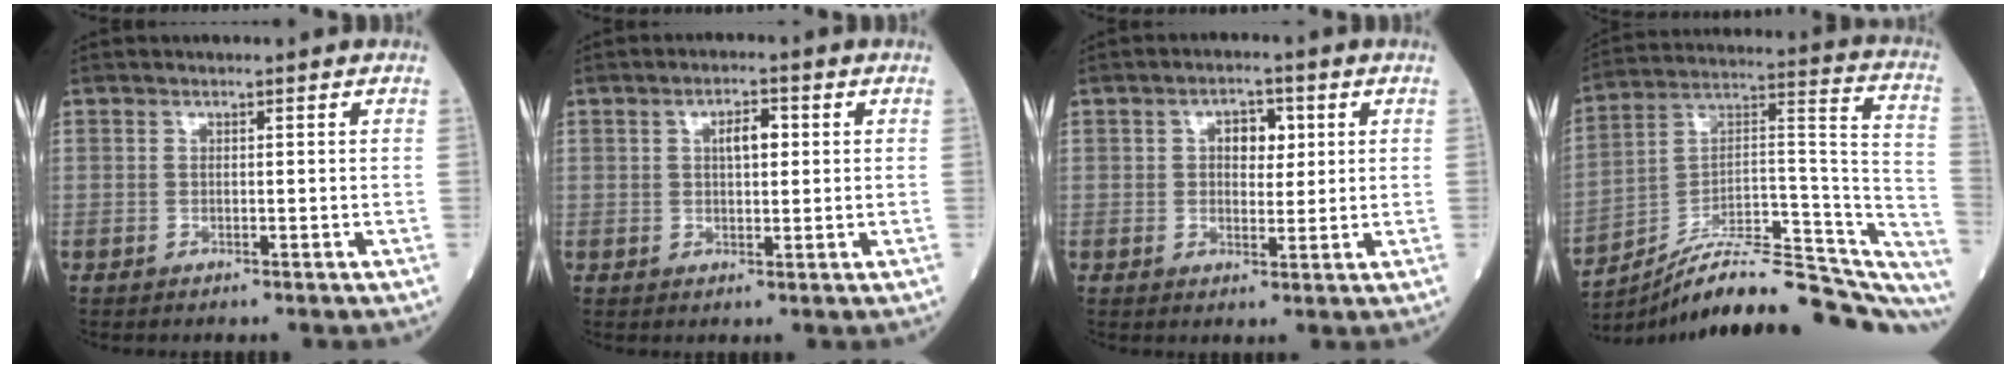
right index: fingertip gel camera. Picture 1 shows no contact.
{"total": 3.6, "force": [0.9, 1.4, 3.1], "torque": [-0.052, 0.006, 0.013]}
{"total": 4.3, "force": [1.2, 2.5, 3.3], "torque": [-0.048, 0.010, 0.019]}
{"total": 26.9, "force": [-23.5, 3.6, 12.4], "torque": [-0.119, 0.039, -0.344]}